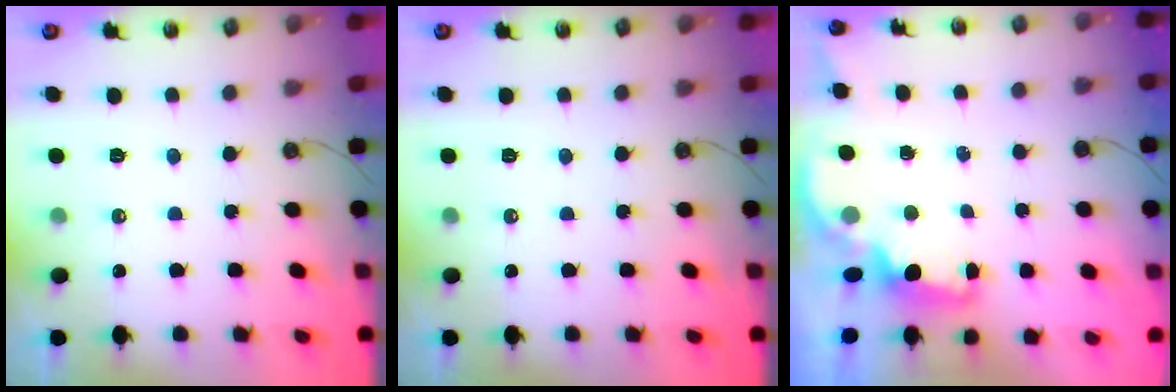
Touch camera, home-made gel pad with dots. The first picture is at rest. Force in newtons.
{"total": 0.0}
{"total": 1.9, "press": 1.7, "slide": 0.8}